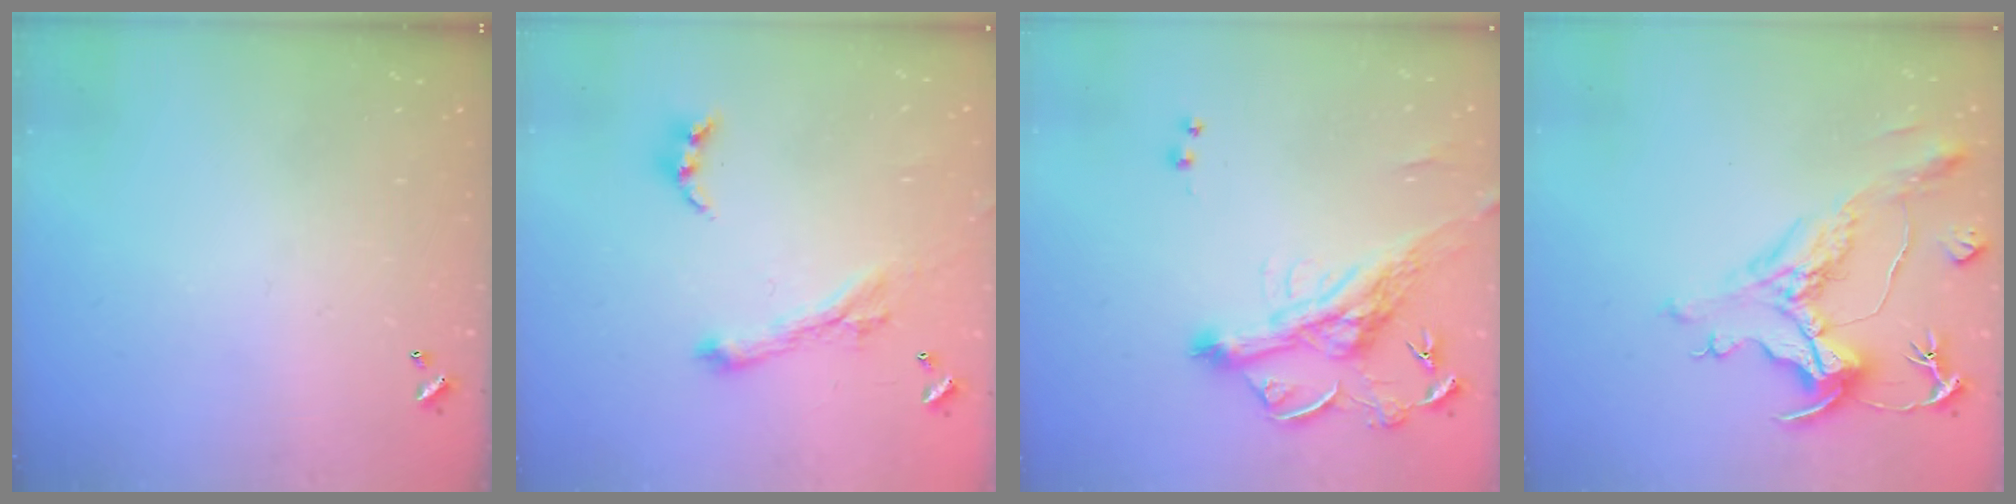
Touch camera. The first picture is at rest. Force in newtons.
{"total": 1.6, "press": 1.1, "slide": 1.2}
{"total": 6.5, "press": 6.3, "slide": 1.6}
{"total": 1.9, "press": 0.9, "slide": 1.6}